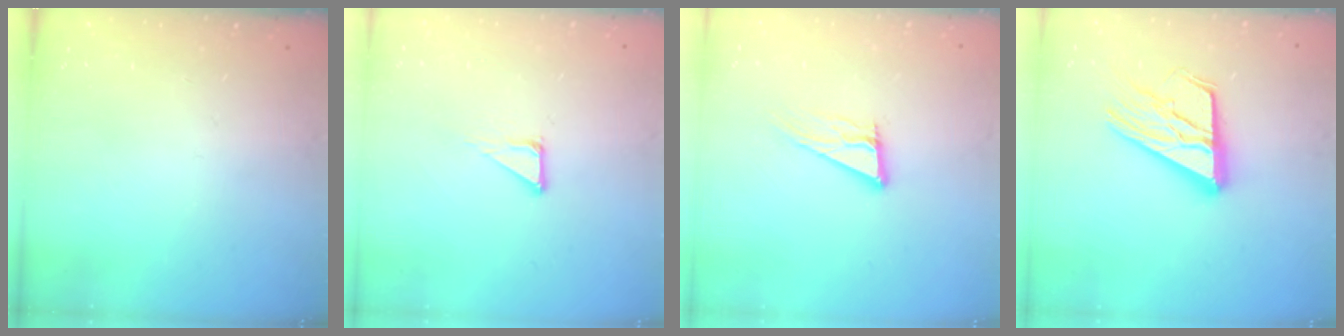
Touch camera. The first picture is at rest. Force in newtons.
{"total": 4.4, "press": 4.4, "slide": 0.1}
{"total": 12.4, "press": 11.9, "slide": 3.3}
{"total": 18.0, "press": 17.9, "slide": 1.8}